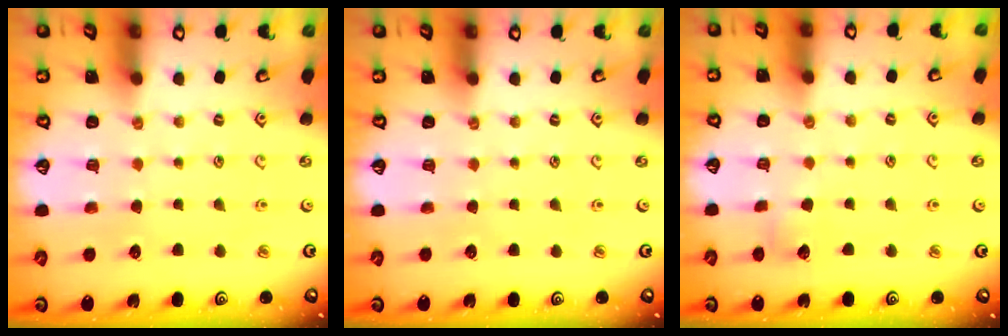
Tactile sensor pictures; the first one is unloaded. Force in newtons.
{"total": 0.0}
{"total": 3.3, "press": 3.3, "slide": 0.5}